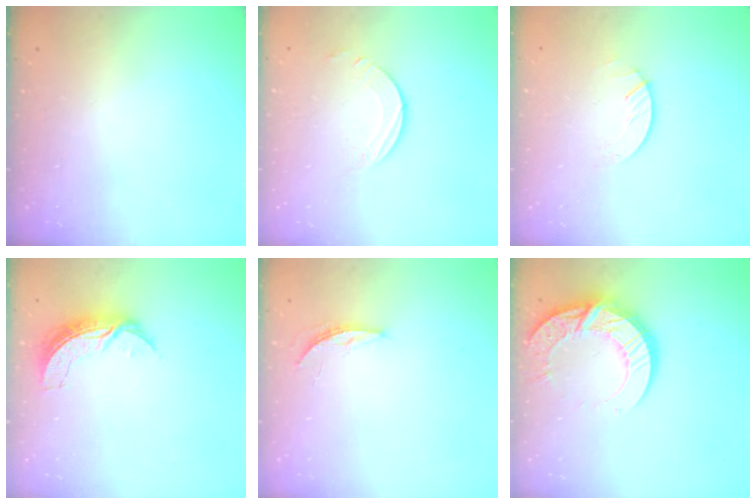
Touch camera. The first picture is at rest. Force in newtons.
{"total": 2.7, "press": 2.7, "slide": 0.2}
{"total": 1.4, "press": 1.4, "slide": 0.2}
{"total": 7.4, "press": 7.4, "slide": 0.5}
{"total": 3.9, "press": 3.9, "slide": 0.4}
{"total": 17.2, "press": 17.1, "slide": 1.6}